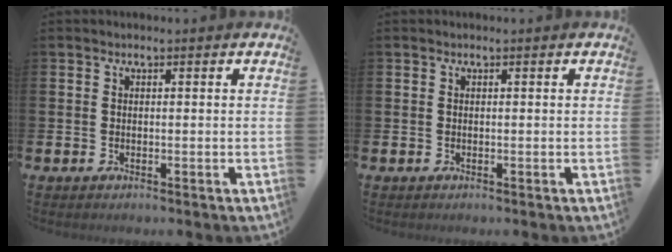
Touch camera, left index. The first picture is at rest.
{"total": 0.0}